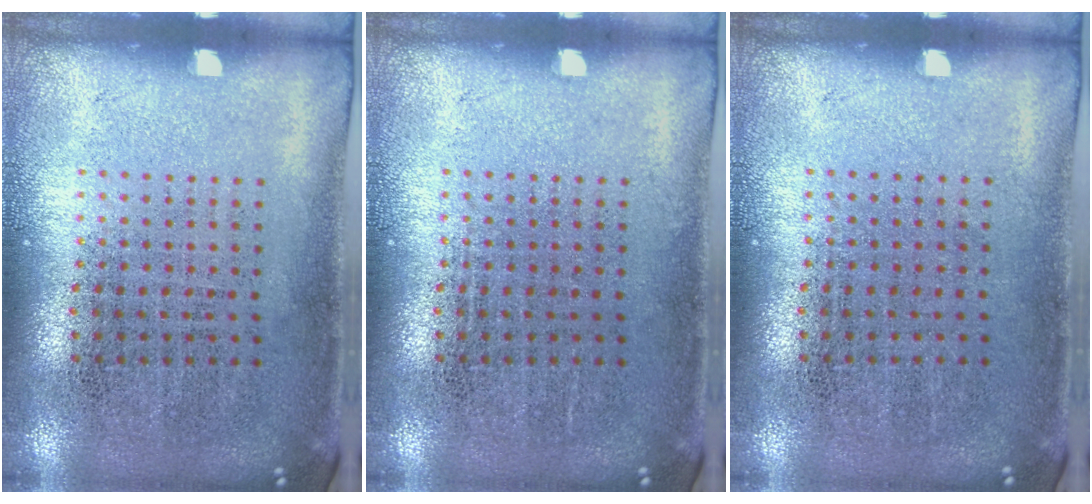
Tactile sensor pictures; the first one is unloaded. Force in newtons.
{"total": 0.0}
{"total": 0.0}